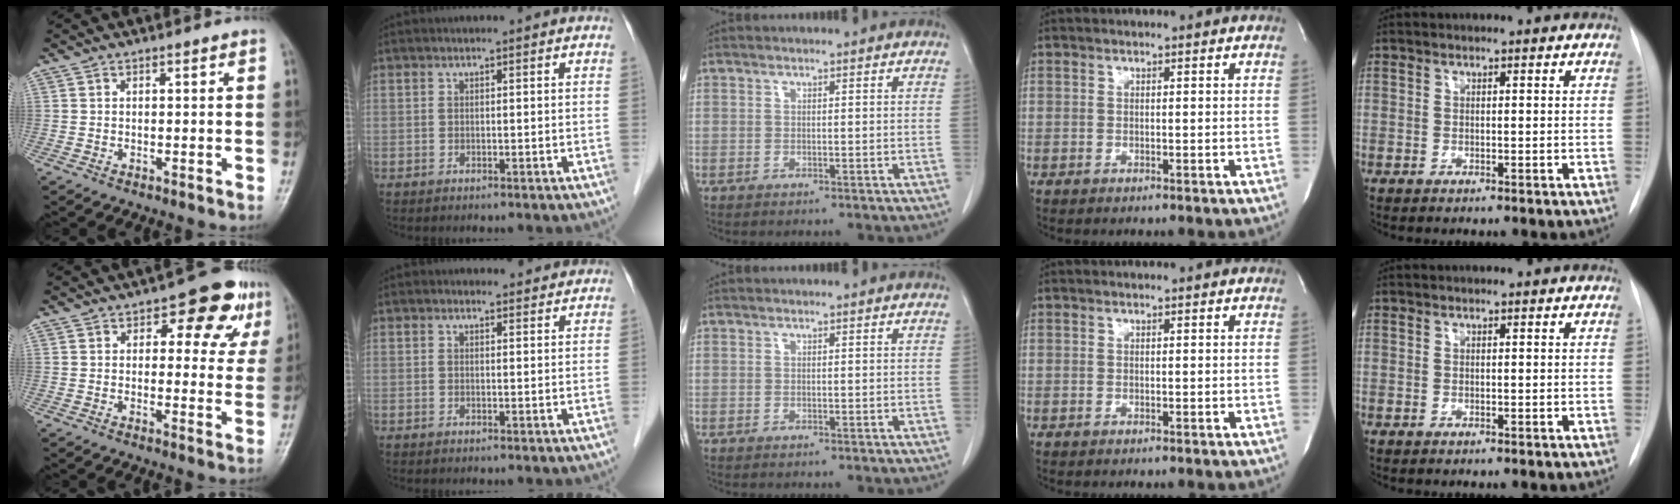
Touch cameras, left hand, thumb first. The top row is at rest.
{"thumb": {"total": 9.7, "force": [4.5, 5.4, 6.6], "torque": [-0.031, -0.009, 0.049]}, "index": {"total": 2.0, "force": [1.9, 0.6, -0.1], "torque": [-0.005, 0.001, 0.020]}}